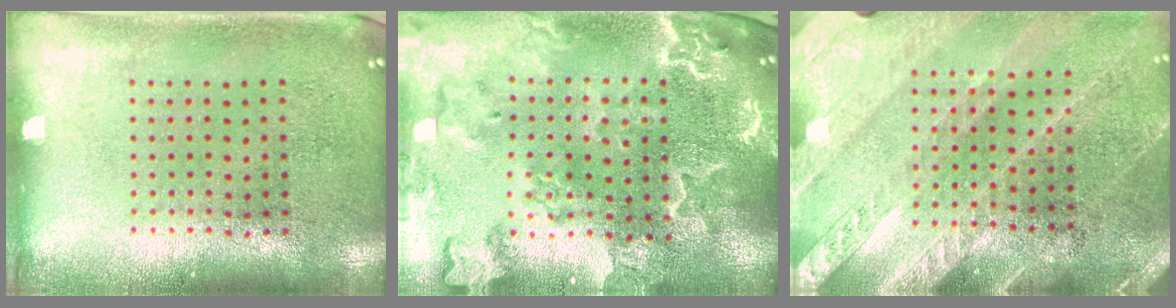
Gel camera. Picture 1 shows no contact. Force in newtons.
{"total": 3.7, "press": 3.2, "slide": 1.8}
{"total": 2.9, "press": 2.6, "slide": 1.4}